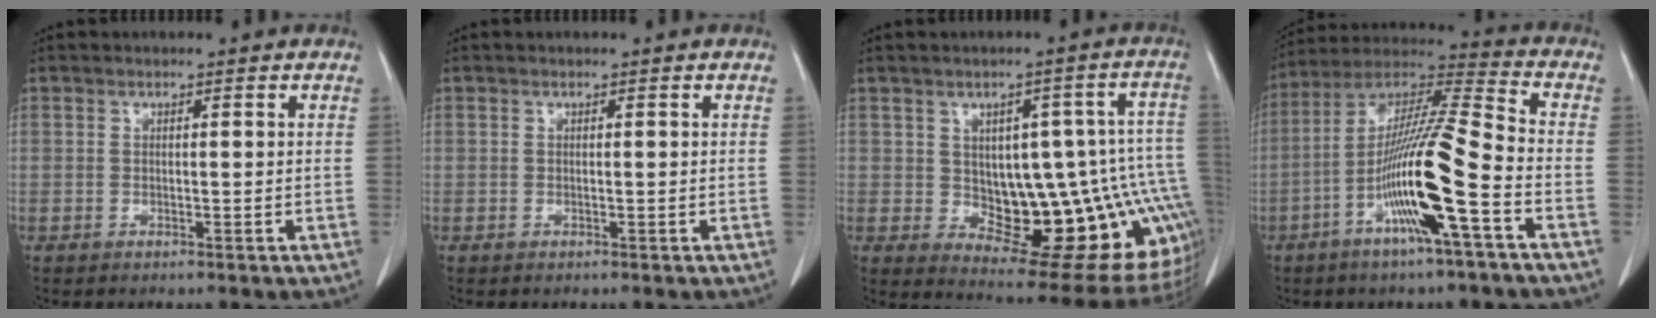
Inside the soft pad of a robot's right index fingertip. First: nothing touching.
{"total": 0.0}
{"total": 19.3, "force": [-2.4, 7.1, 17.8], "torque": [-0.146, 0.036, -0.003]}
{"total": 16.3, "force": [-5.6, 0.1, 15.3], "torque": [-0.292, 0.002, -0.108]}